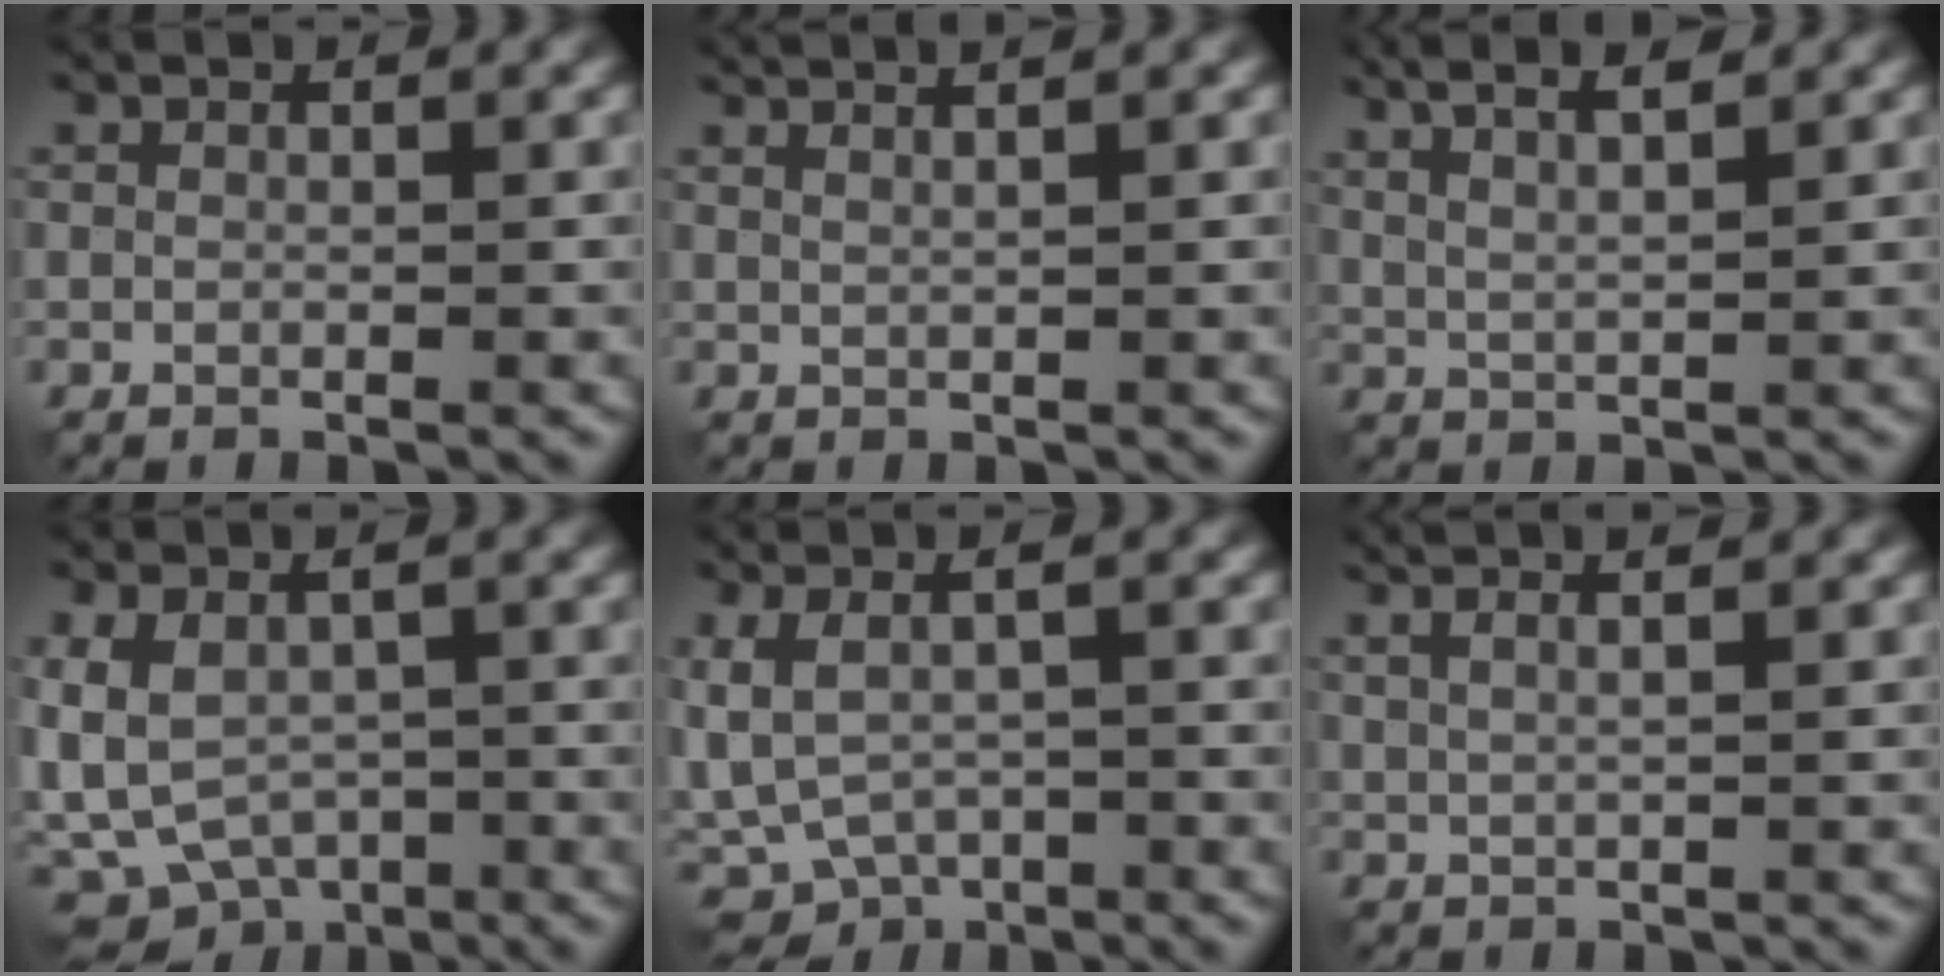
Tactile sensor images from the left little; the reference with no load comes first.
{"total": 3.3, "force": [2.4, 1.0, 2.0], "torque": [-0.015, 0.019, 0.011]}
{"total": 7.3, "force": [4.6, 2.4, 5.2], "torque": [-0.074, 0.024, 0.052]}
{"total": 6.5, "force": [-2.7, 4.5, 3.9], "torque": [-0.075, -0.014, -0.048]}
{"total": 5.7, "force": [-1.6, 2.9, 4.7], "torque": [-0.099, -0.010, -0.026]}
{"total": 4.6, "force": [2.6, 1.7, 3.4], "torque": [-0.042, 0.030, 0.020]}